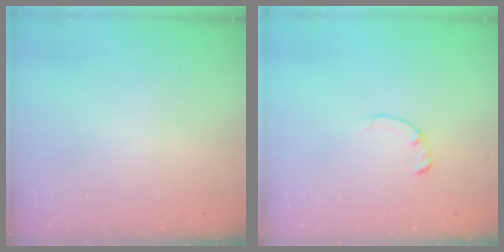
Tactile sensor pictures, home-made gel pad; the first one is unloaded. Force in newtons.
{"total": 0.8, "press": 0.8, "slide": 0.2}